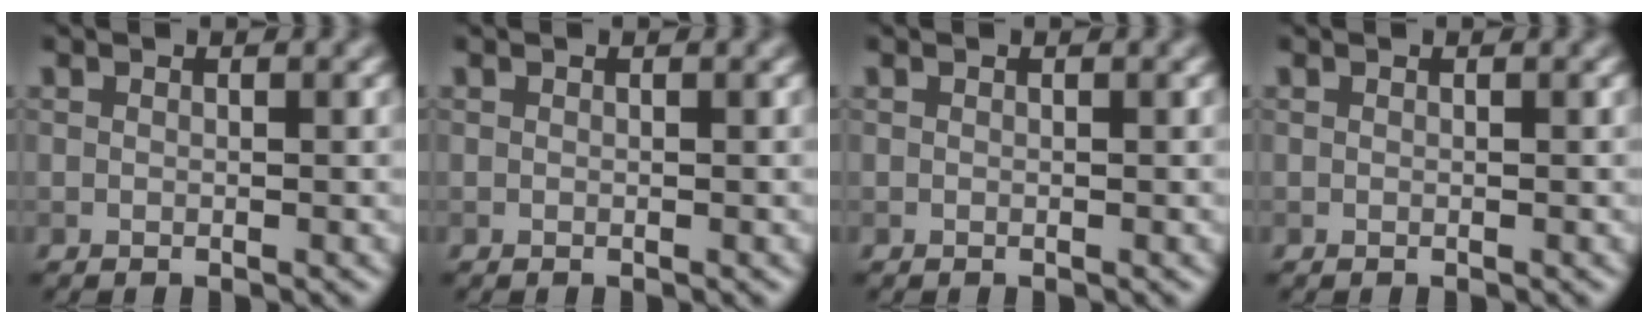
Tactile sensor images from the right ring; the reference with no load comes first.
{"total": 0.0}
{"total": 0.0}
{"total": 0.0}